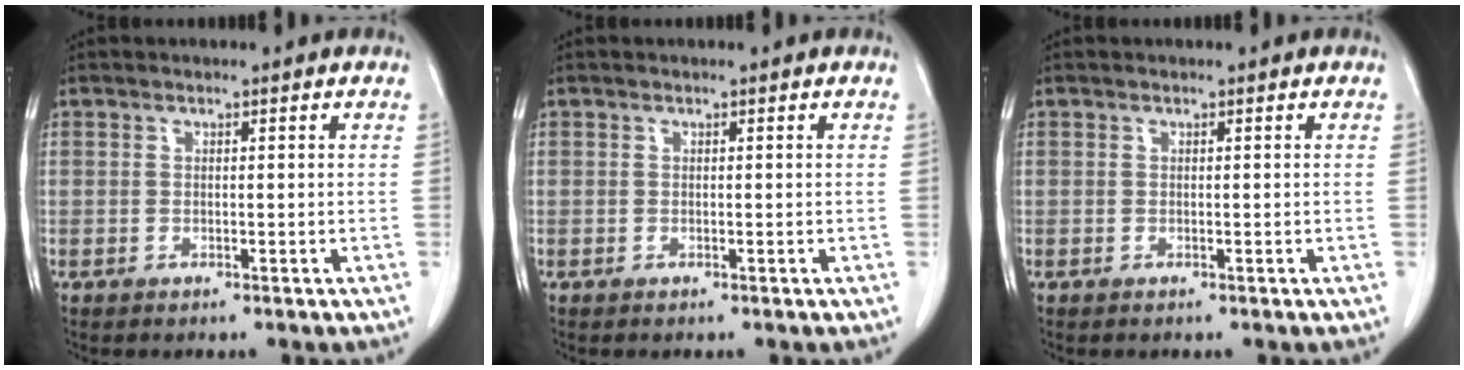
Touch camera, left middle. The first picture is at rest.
{"total": 0.0}
{"total": 0.0}